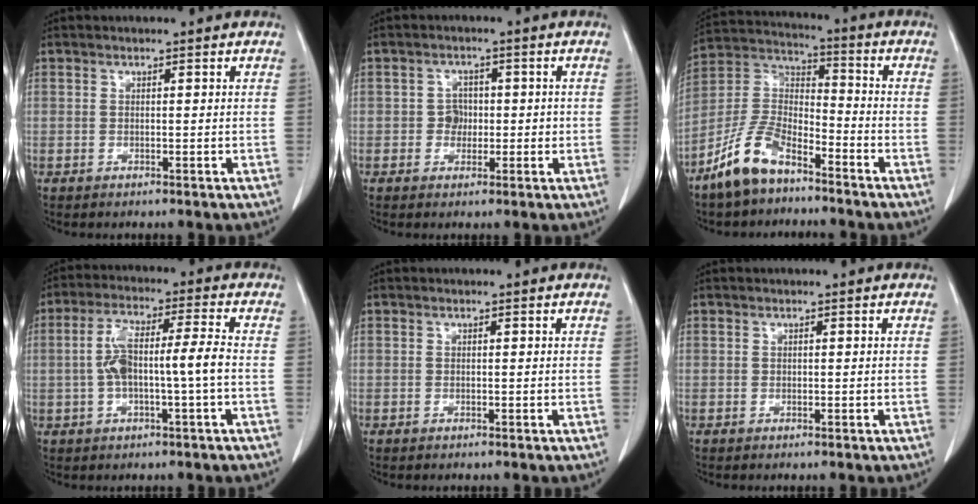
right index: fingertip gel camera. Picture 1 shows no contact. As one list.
[{"total": 3.5, "force": [-0.3, 3.0, 1.7], "torque": [-0.023, 0.015, -0.002]}, {"total": 12.4, "force": [-8.6, 5.1, 7.4], "torque": [-0.167, 0.007, -0.170]}, {"total": 9.3, "force": [-0.9, 1.4, 9.2], "torque": [-0.179, 0.026, -0.016]}, {"total": 0.0}, {"total": 0.0}]